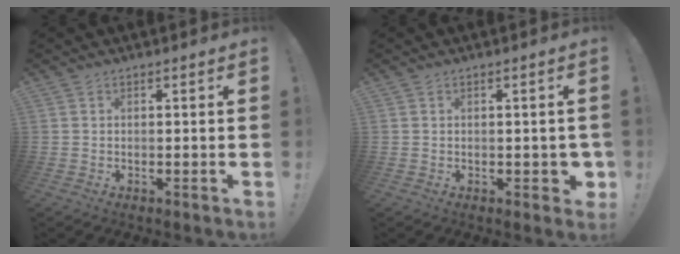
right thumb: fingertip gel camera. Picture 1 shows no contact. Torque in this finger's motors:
{"motor_torque": [0.88, 0.73, 0.19, -0.75, 0.38]}